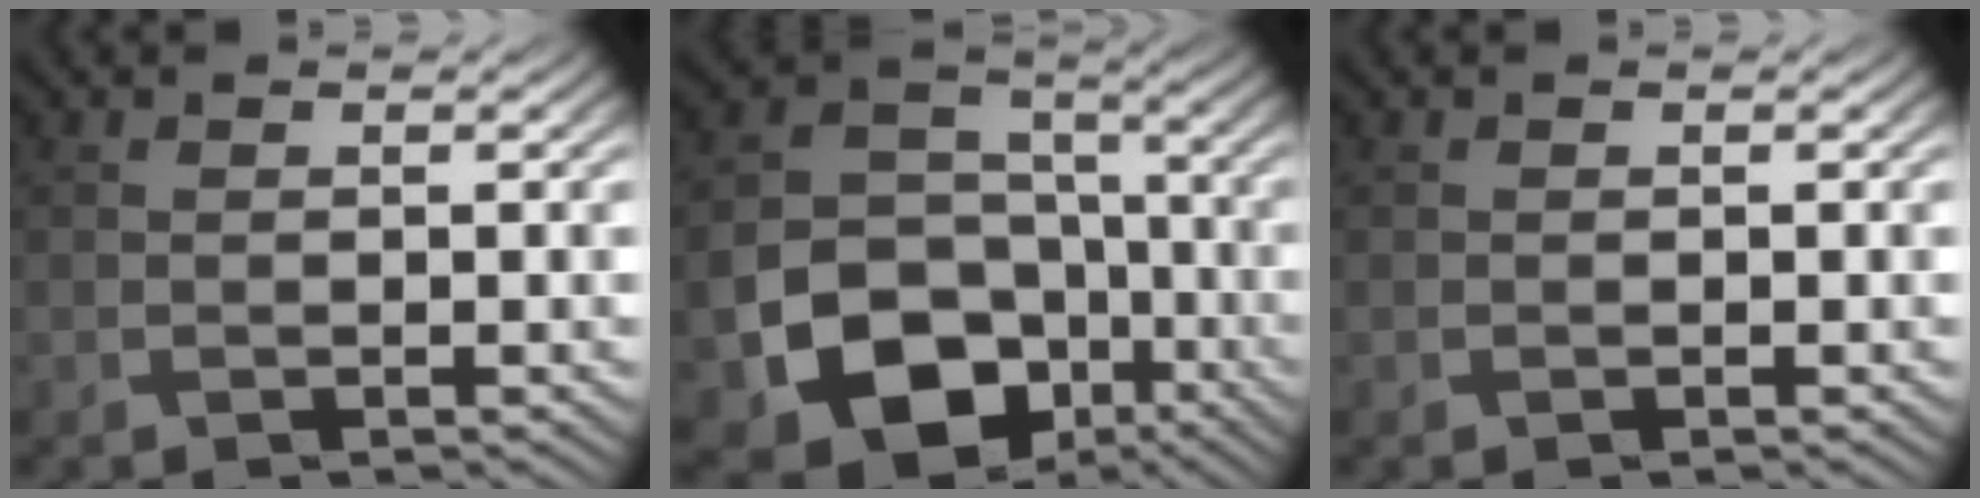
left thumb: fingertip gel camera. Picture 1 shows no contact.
{"total": 15.8, "force": [-7.1, 11.9, 7.5], "torque": [-0.154, -0.053, -0.118]}
{"total": 0.0}